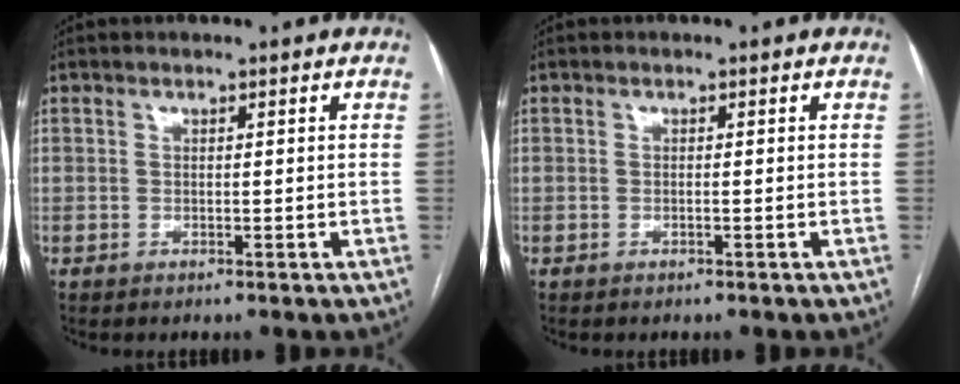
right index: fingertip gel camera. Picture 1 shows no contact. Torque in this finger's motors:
{"motor_torque": [0.16, 0.10, -0.03, 0.00]}